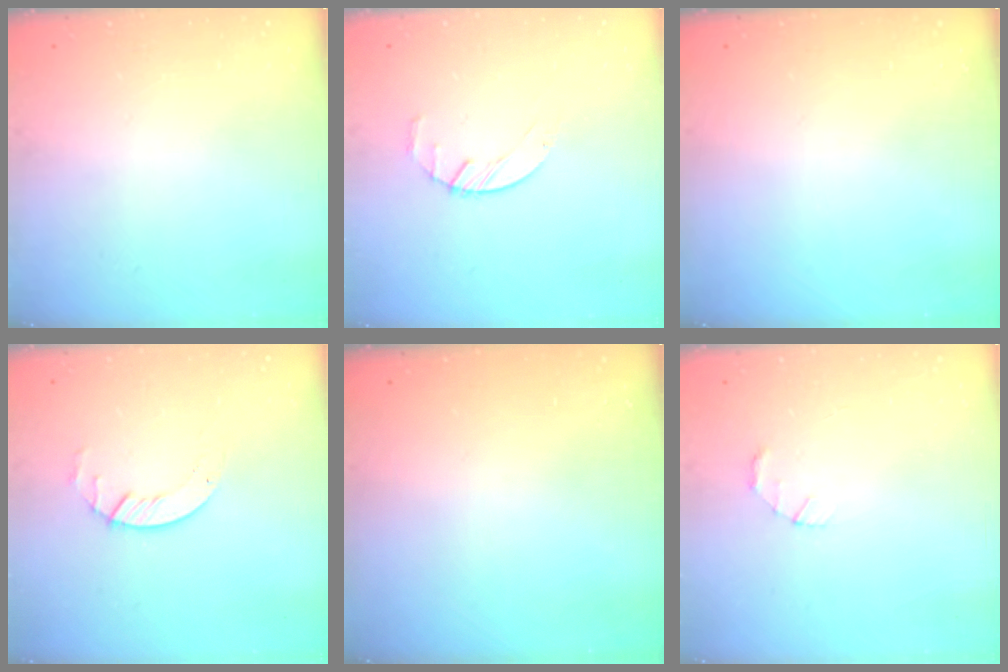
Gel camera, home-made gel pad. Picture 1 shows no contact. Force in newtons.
{"total": 2.5, "press": 2.5, "slide": 0.4}
{"total": 0.0}
{"total": 3.3, "press": 3.3, "slide": 0.4}
{"total": 0.0}
{"total": 1.4, "press": 1.3, "slide": 0.3}